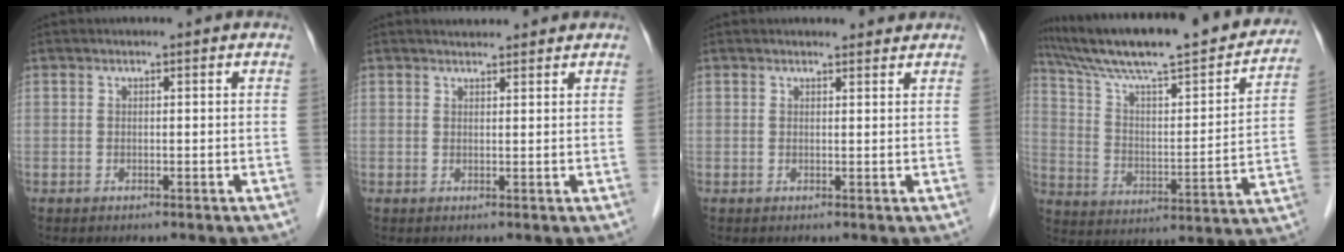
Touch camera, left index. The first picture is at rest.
{"total": 3.0, "force": [2.9, 0.7, 0.7], "torque": [-0.012, 0.019, 0.041]}
{"total": 2.7, "force": [2.6, 0.6, 0.3], "torque": [-0.007, 0.003, 0.028]}
{"total": 27.5, "force": [23.2, 3.8, 14.1], "torque": [-0.228, -0.010, 0.334]}